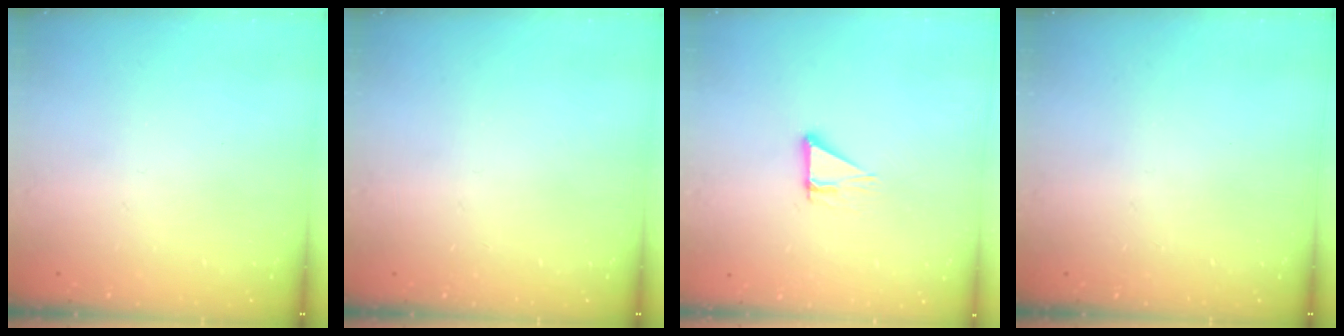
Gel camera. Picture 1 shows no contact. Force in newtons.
{"total": 0.0}
{"total": 3.8, "press": 3.8, "slide": 0.4}
{"total": 0.0}